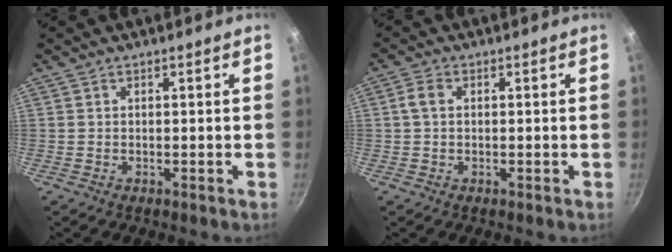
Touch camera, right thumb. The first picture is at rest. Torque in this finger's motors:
{"motor_torque": [-0.06, 0.18, 0.24, 0.01, -0.03]}